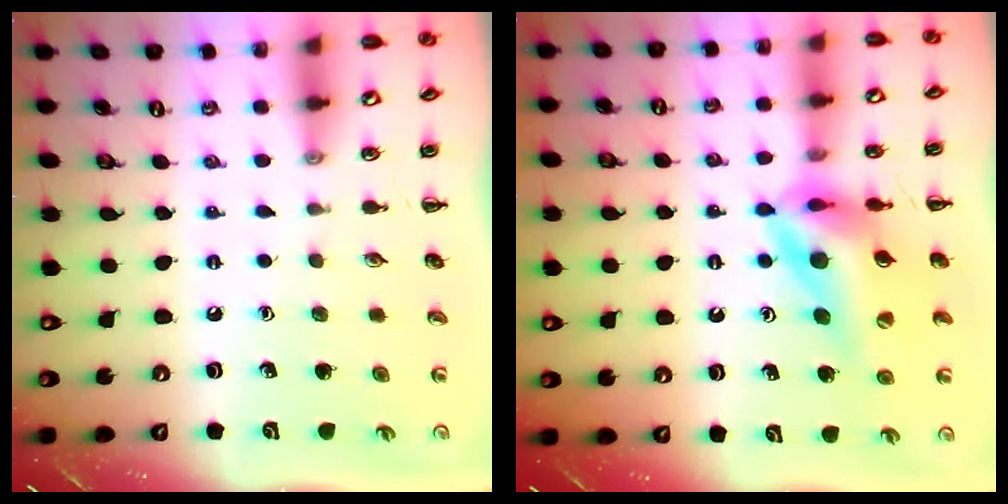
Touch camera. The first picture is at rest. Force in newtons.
{"total": 13.8, "press": 13.1, "slide": 4.4}